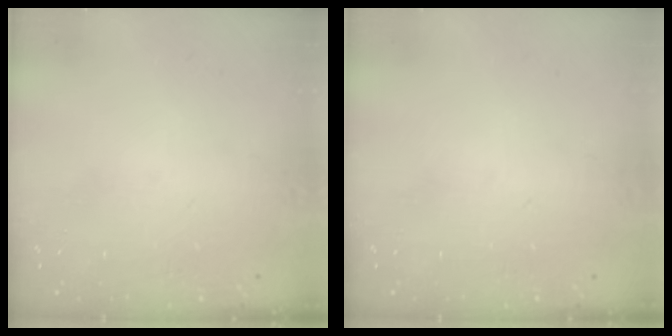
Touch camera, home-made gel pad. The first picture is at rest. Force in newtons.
{"total": 0.0}